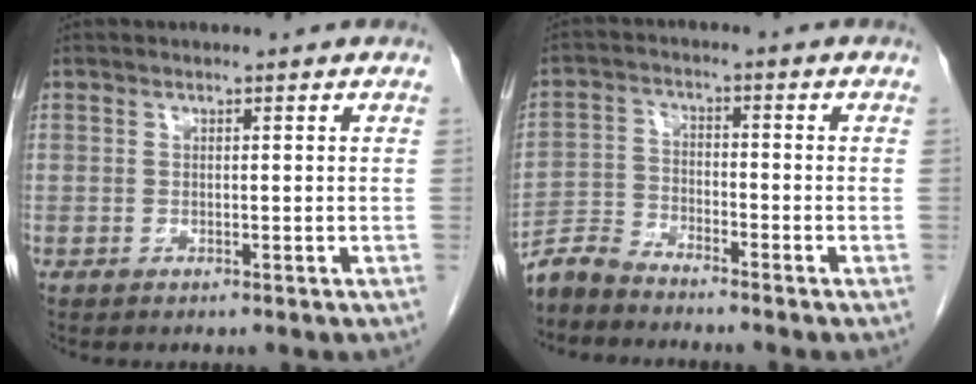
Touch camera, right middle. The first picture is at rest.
{"total": 4.8, "force": [-4.8, 0.5, 0.5], "torque": [-0.011, -0.012, -0.096]}